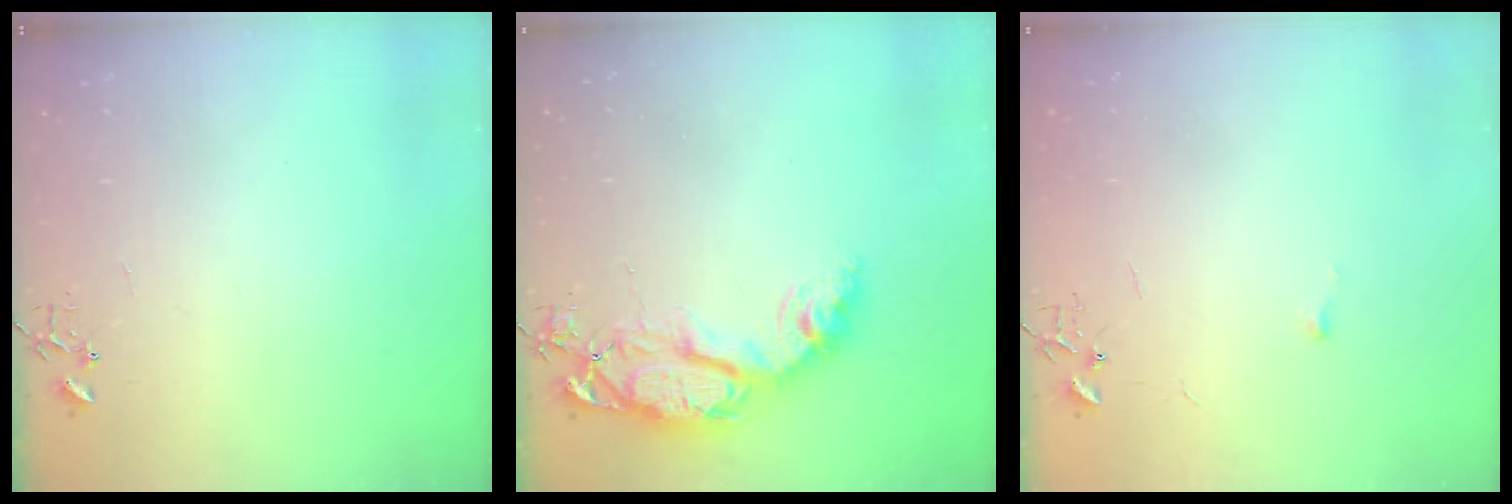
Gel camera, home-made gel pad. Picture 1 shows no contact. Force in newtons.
{"total": 14.8, "press": 14.8, "slide": 1.3}
{"total": 3.0, "press": 2.9, "slide": 0.4}